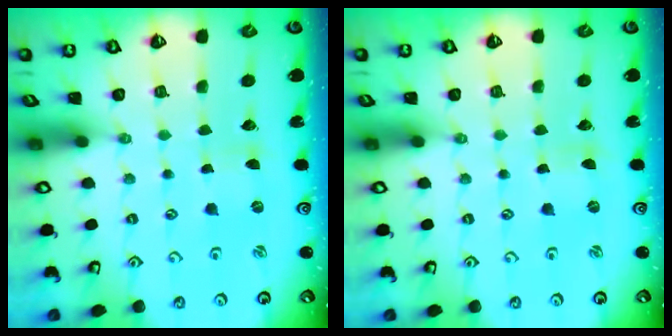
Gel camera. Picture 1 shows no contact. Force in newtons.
{"total": 0.0}